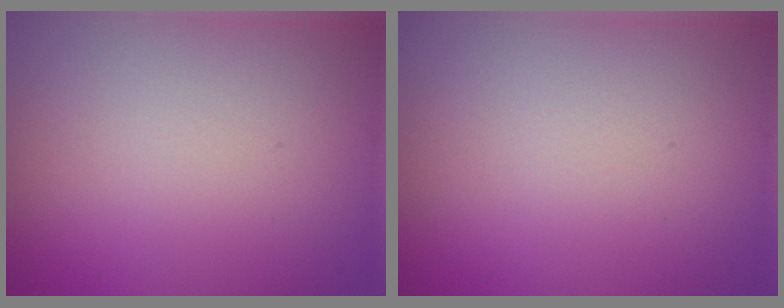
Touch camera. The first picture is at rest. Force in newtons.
{"total": 0.0}